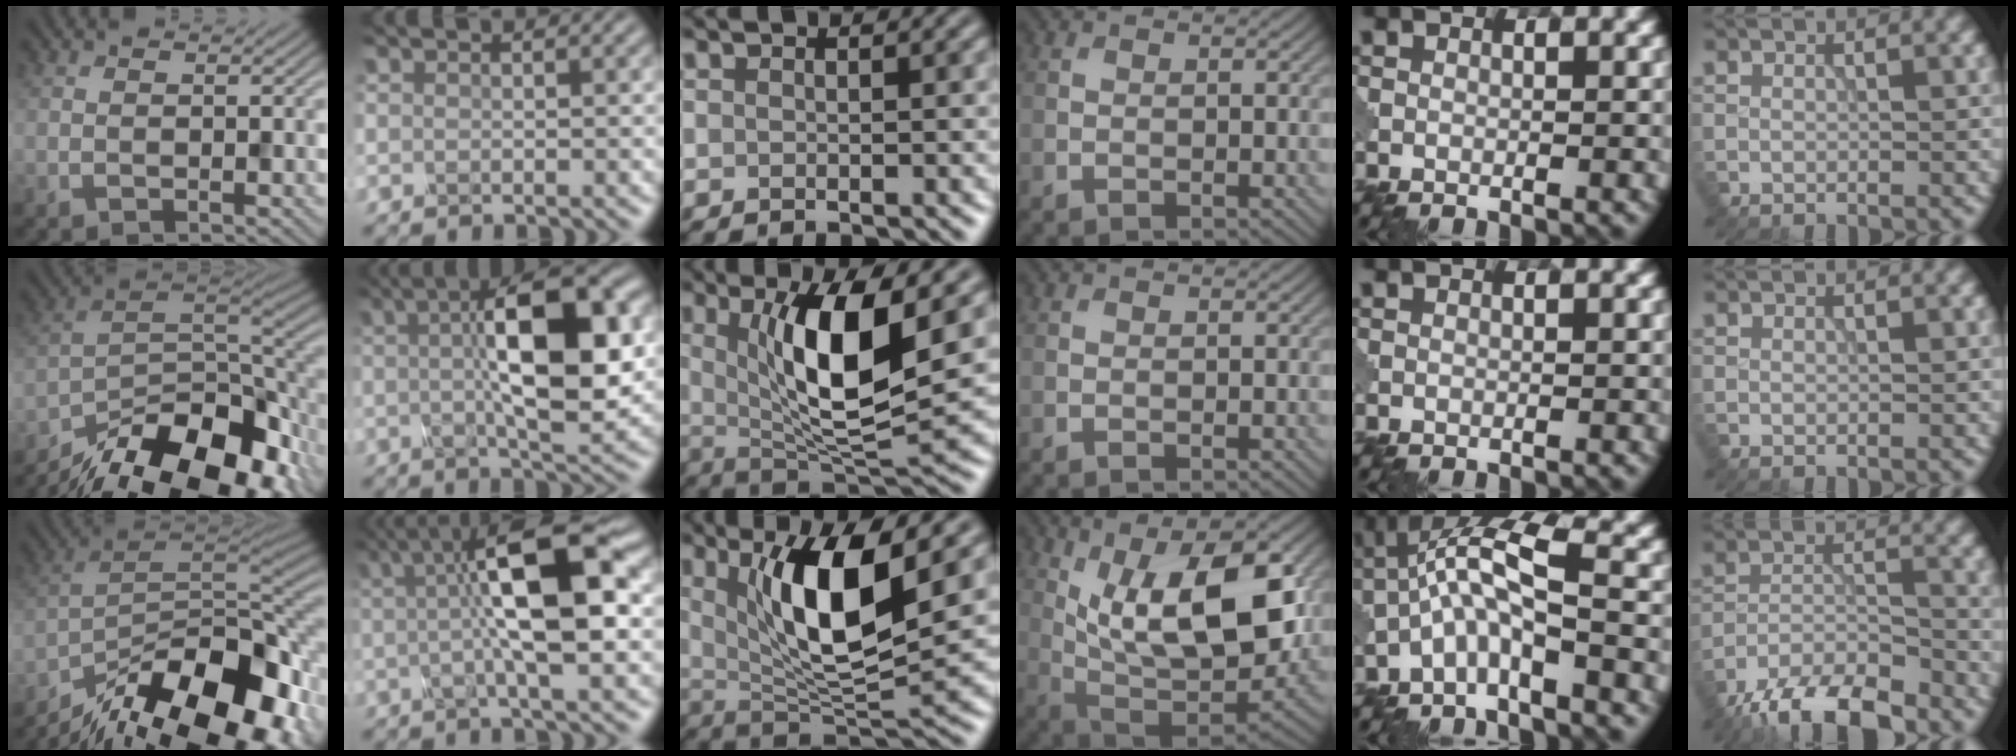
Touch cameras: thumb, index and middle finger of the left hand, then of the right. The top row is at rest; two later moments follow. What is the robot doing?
{"motion": "disassemble", "object": "glue stick"}